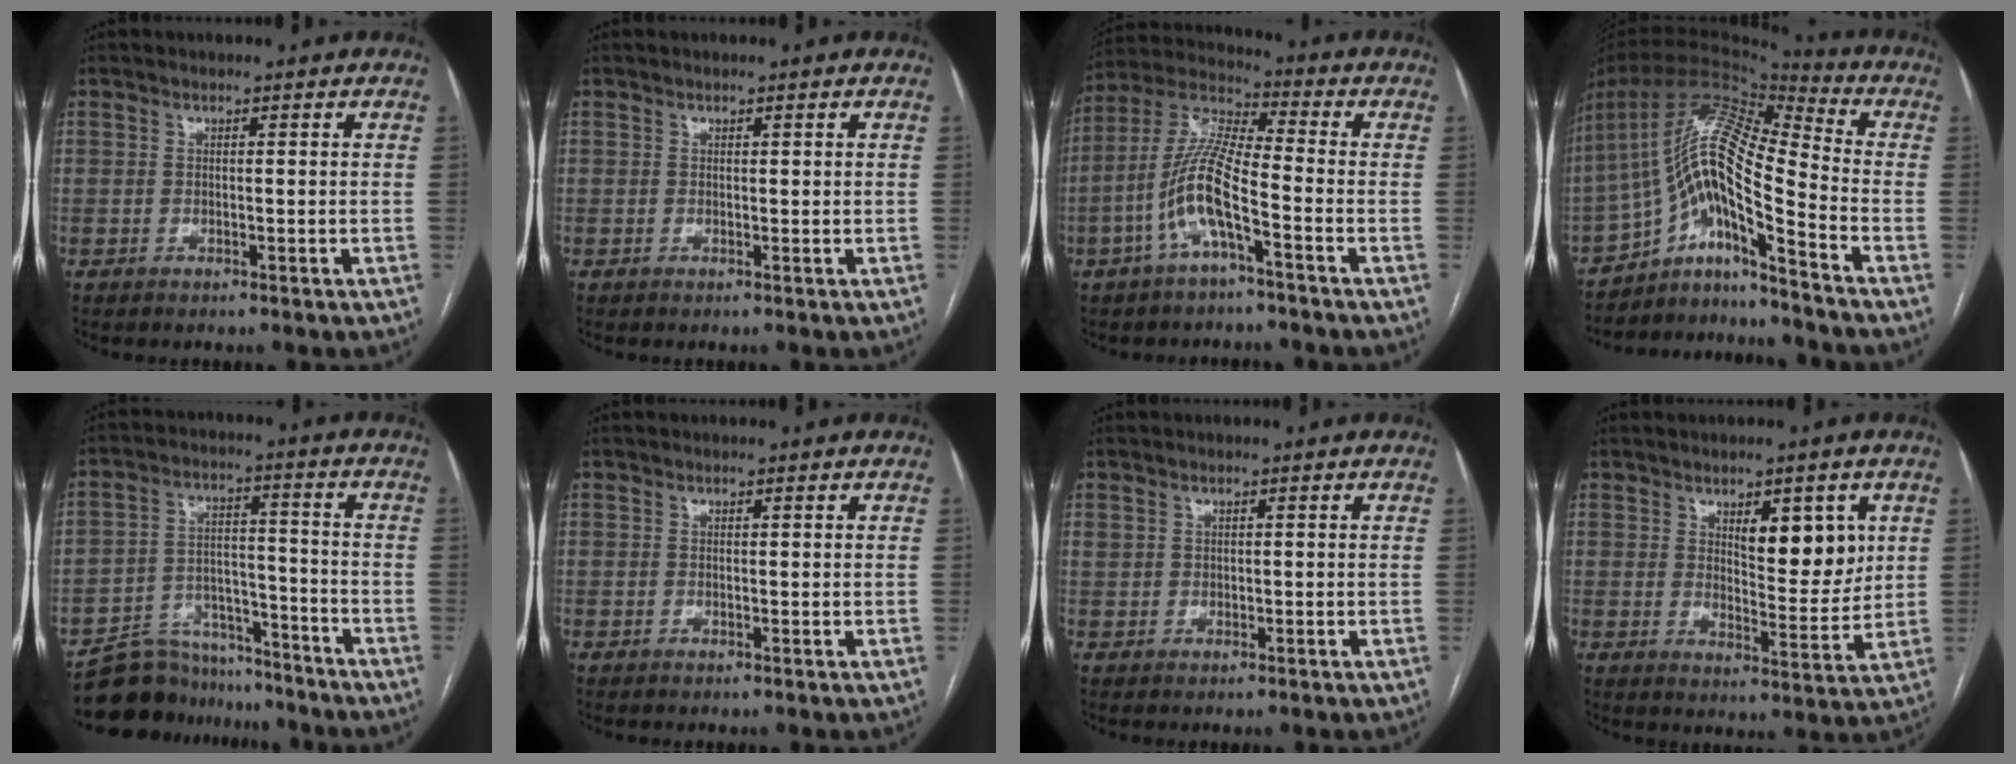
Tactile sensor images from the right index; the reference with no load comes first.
{"total": 0.0}
{"total": 10.6, "force": [-4.0, 1.7, 9.7], "torque": [-0.212, 0.010, -0.083]}
{"total": 16.0, "force": [-9.2, 1.4, 13.0], "torque": [-0.248, 0.025, -0.164]}
{"total": 11.1, "force": [-10.1, 4.6, 0.2], "torque": [0.007, 0.044, -0.166]}
{"total": 0.0}
{"total": 0.5, "force": [0.2, 0.5, 0.2], "torque": [-0.001, 0.013, 0.006]}
{"total": 7.9, "force": [3.0, 2.7, 6.8], "torque": [-0.099, -0.005, 0.049]}